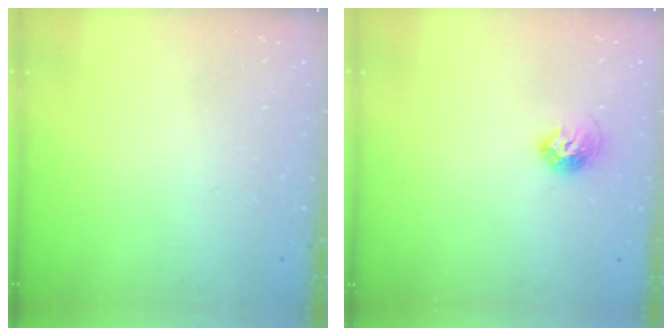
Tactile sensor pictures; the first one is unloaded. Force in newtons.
{"total": 8.4, "press": 8.3, "slide": 0.9}